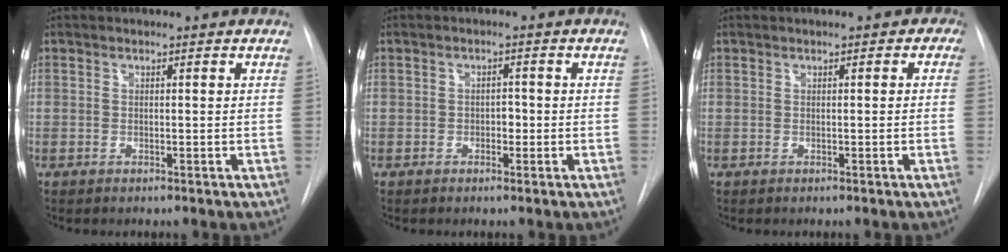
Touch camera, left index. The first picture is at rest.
{"total": 1.7, "force": [-0.9, 1.0, 1.0], "torque": [-0.010, 0.000, -0.014]}
{"total": 1.2, "force": [0.0, 0.9, 0.8], "torque": [0.000, 0.003, -0.006]}